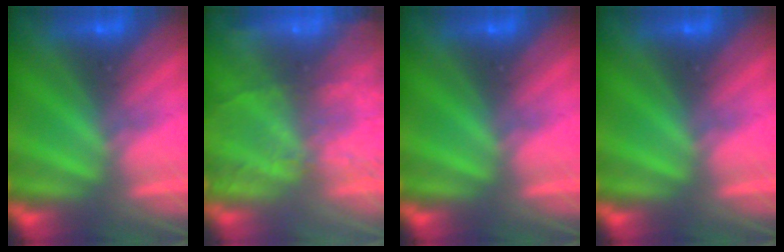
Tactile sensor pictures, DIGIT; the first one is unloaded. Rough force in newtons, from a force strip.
{"total": 7.7}
{"total": 0.0}
{"total": 0.0}